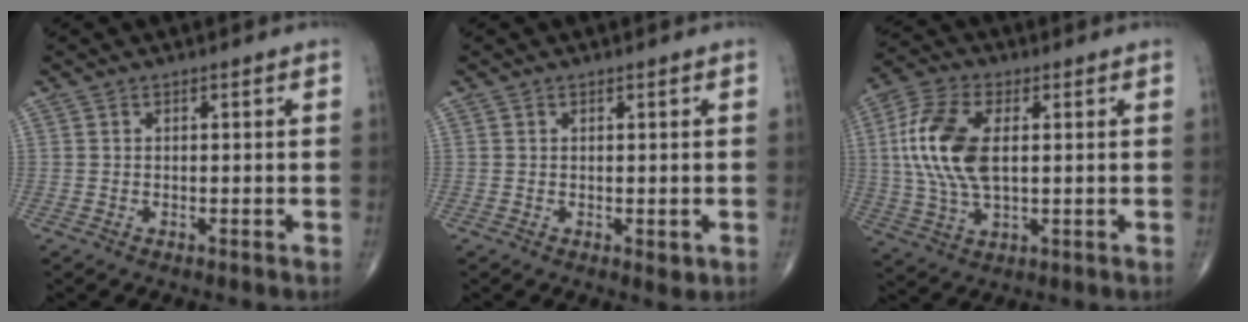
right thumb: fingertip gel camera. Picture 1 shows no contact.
{"total": 1.4, "force": [0.0, 0.8, 1.1], "torque": [-0.013, -0.004, 0.002]}
{"total": 14.2, "force": [1.9, 7.3, 12.0], "torque": [-0.260, 0.005, 0.037]}